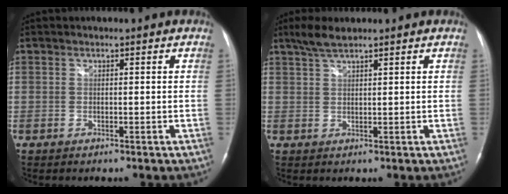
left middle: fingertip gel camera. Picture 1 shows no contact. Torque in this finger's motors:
{"motor_torque": [0.33, -0.20, -0.03, 0.04]}